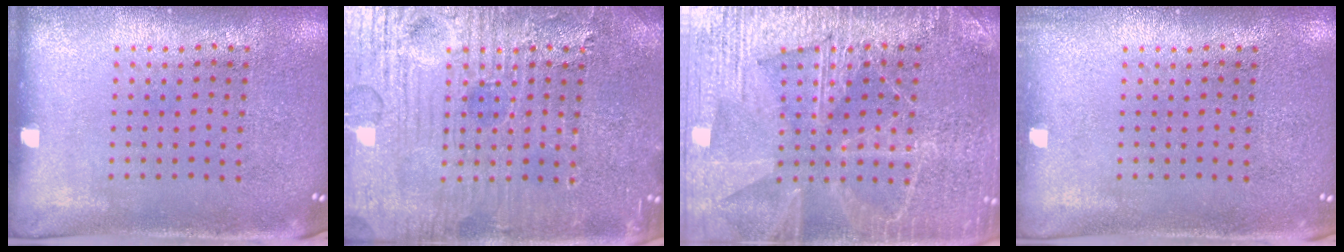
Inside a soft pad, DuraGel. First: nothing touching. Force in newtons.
{"total": 6.8, "press": 6.7, "slide": 0.7}
{"total": 4.0, "press": 4.0, "slide": 0.6}
{"total": 0.7, "press": 0.7, "slide": 0.0}